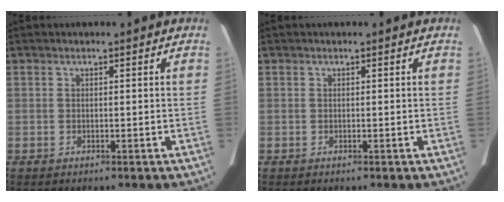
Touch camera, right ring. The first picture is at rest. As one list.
[{"total": 0.0}]